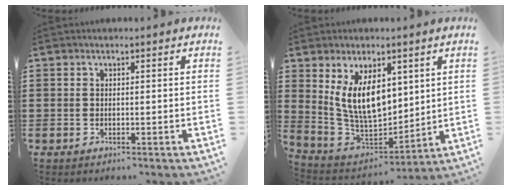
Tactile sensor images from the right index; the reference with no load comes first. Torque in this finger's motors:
{"motor_torque": [2.14, 0.00, 1.05, 0.21]}